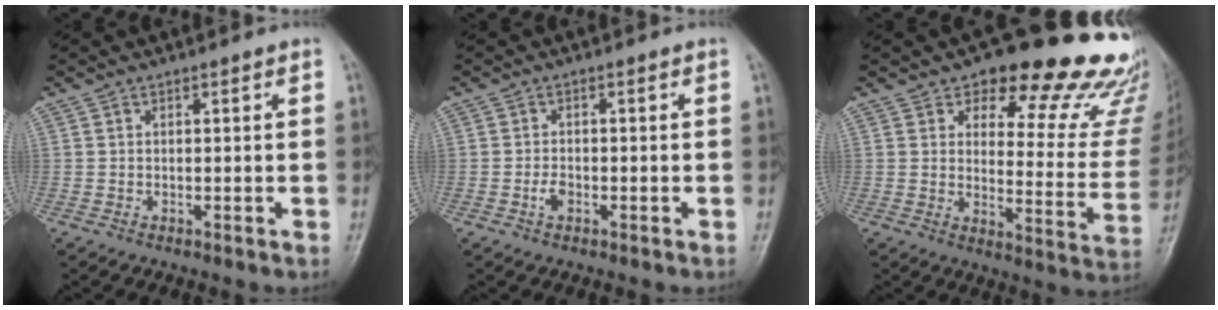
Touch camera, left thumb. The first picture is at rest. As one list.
[{"total": 1.9, "force": [-0.8, 1.2, 1.3], "torque": [-0.022, 0.003, -0.017]}, {"total": 22.2, "force": [16.6, 8.7, 11.8], "torque": [-0.086, -0.103, 0.193]}]